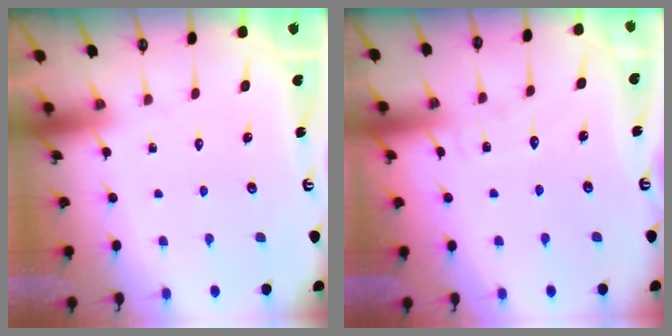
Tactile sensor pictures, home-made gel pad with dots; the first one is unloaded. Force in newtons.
{"total": 4.8, "press": 4.7, "slide": 0.4}